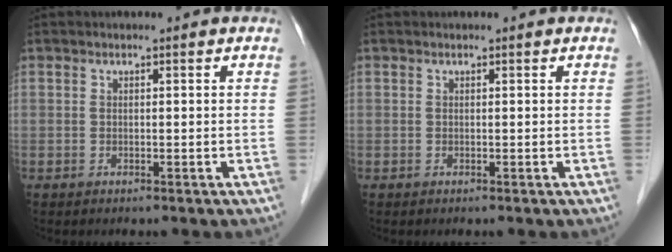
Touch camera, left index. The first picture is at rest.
{"total": 0.0}